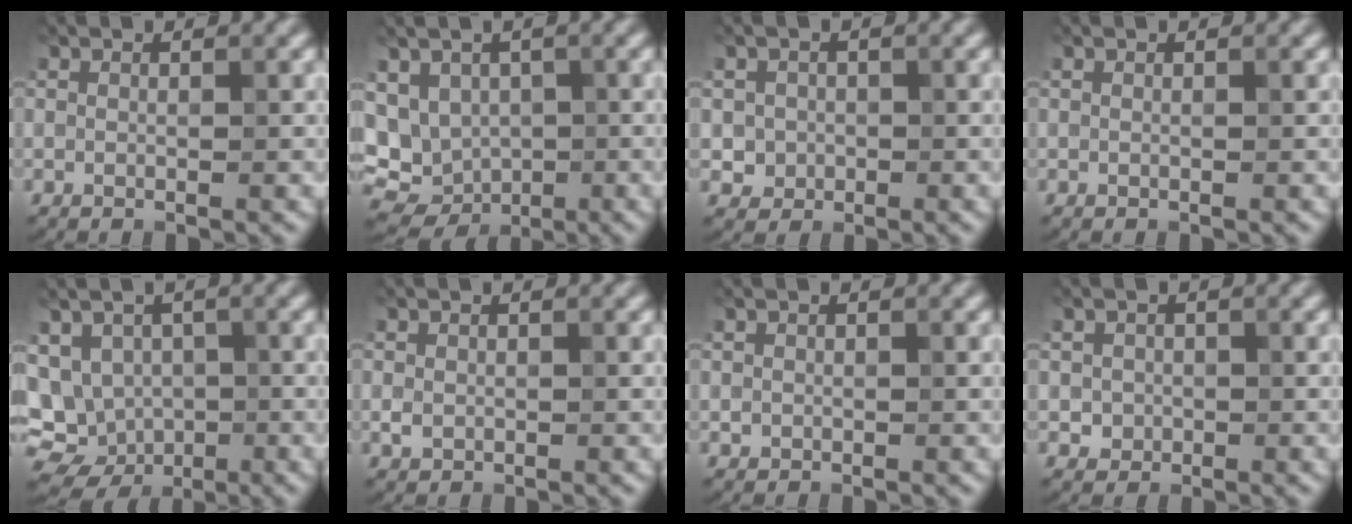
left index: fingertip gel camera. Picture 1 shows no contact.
{"total": 6.7, "force": [-0.3, 5.7, 3.6], "torque": [-0.048, -0.002, 0.004]}
{"total": 1.7, "force": [-0.2, 1.7, 0.3], "torque": [0.009, -0.005, -0.001]}
{"total": 0.0}
{"total": 8.8, "force": [-1.4, 7.3, 4.8], "torque": [-0.064, 0.000, -0.024]}
{"total": 1.0, "force": [-0.1, 0.9, 0.5], "torque": [-0.007, -0.004, -0.003]}
{"total": 0.5, "force": [0.0, 0.5, 0.0], "torque": [0.005, -0.003, 0.000]}
{"total": 1.4, "force": [-0.2, 1.4, 0.3], "torque": [0.005, -0.005, -0.004]}